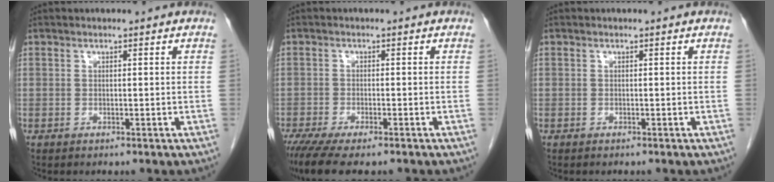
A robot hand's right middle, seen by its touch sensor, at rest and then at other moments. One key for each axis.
{"total": 9.0, "fx": -7.1, "fy": 1.8, "fz": 5.1, "tx": -0.077, "ty": -0.017, "tz": -0.112}
{"total": 0.0}